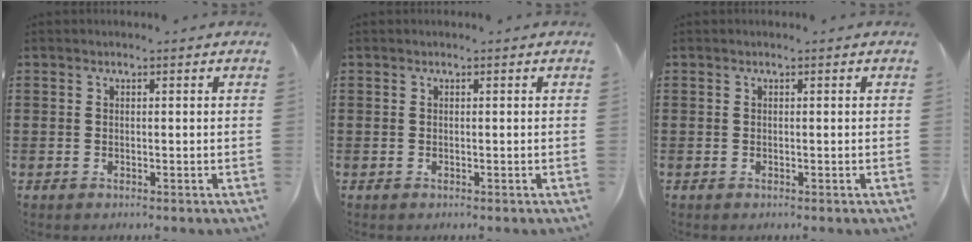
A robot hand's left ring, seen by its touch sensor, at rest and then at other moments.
{"total": 0.0}
{"total": 0.0}